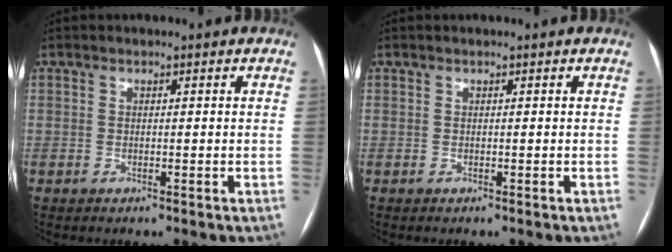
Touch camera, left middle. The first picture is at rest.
{"total": 0.0}